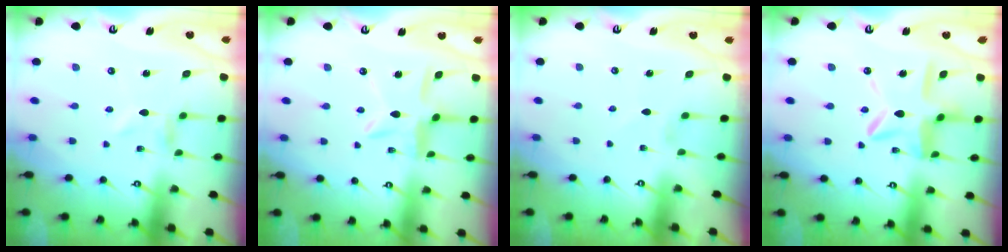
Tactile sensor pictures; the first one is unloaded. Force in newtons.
{"total": 10.2, "press": 10.2, "slide": 0.7}
{"total": 0.0}
{"total": 12.2, "press": 12.2, "slide": 1.2}